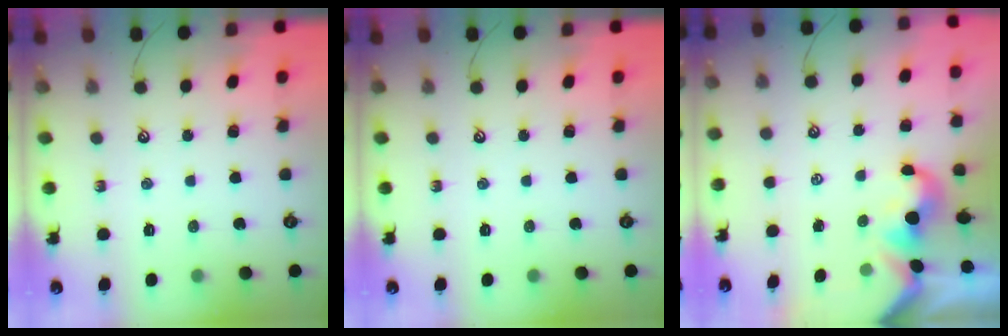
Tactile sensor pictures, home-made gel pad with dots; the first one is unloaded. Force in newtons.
{"total": 0.0}
{"total": 0.9, "press": 0.8, "slide": 0.4}